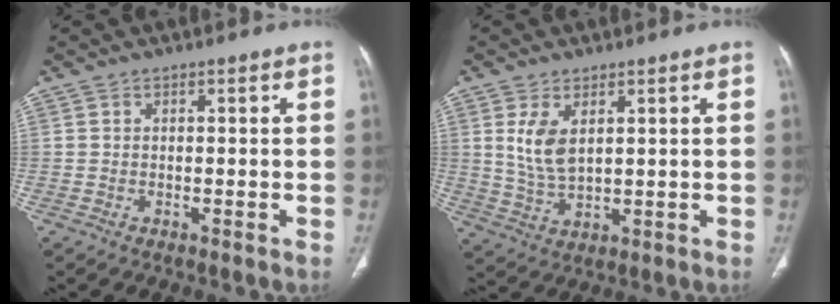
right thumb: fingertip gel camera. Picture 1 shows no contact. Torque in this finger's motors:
{"motor_torque": [1.24, 0.63, 0.68, -1.09, 0.30]}